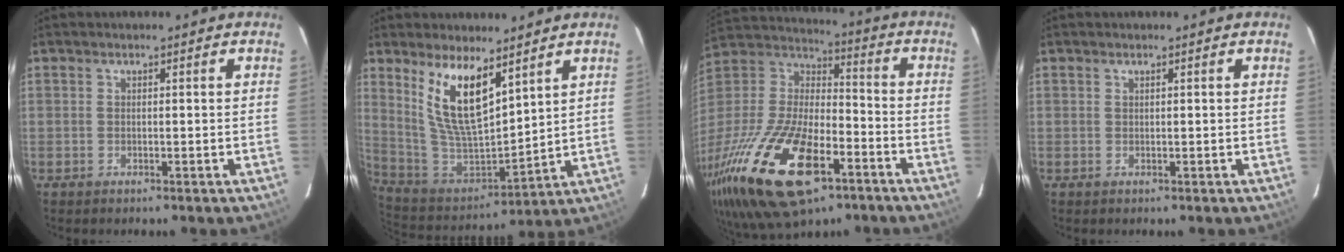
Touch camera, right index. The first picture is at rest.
{"total": 14.6, "force": [8.1, 5.3, 11.0], "torque": [-0.210, -0.006, 0.175]}
{"total": 33.0, "force": [-17.1, 14.9, 23.9], "torque": [-0.512, -0.048, -0.289]}
{"total": 0.0}